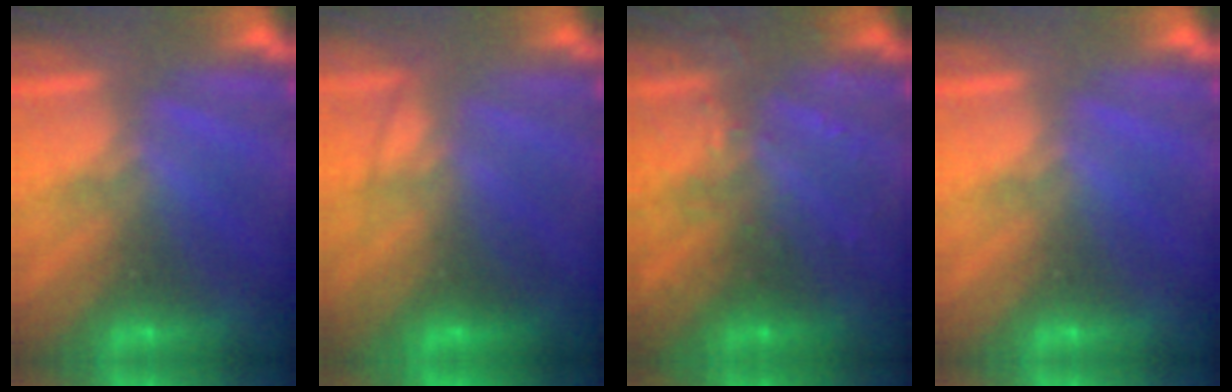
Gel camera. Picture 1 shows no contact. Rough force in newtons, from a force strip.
{"total": 3.4}
{"total": 2.9}
{"total": 0.0}